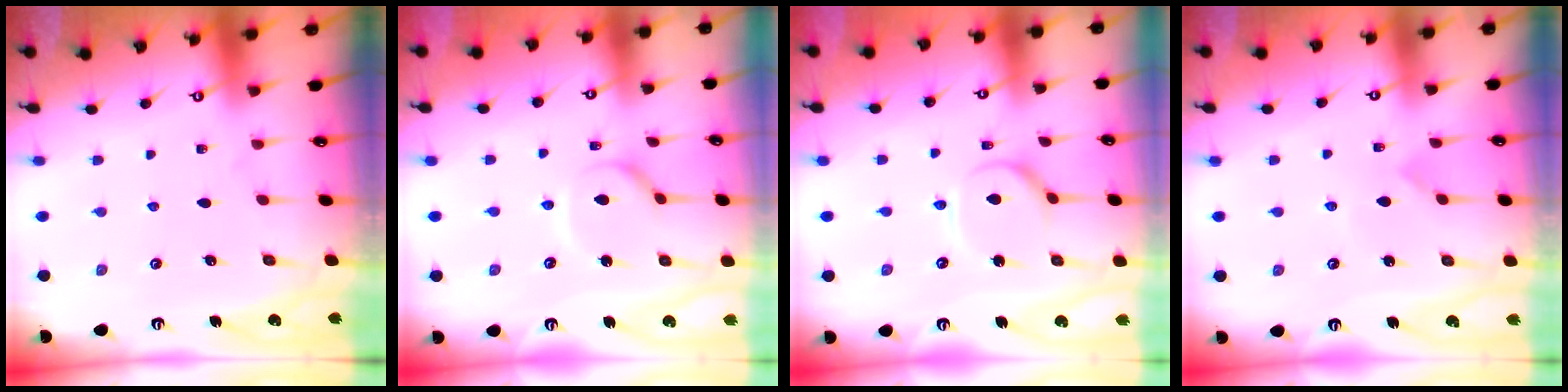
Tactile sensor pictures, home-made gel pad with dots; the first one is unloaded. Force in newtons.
{"total": 8.8, "press": 8.7, "slide": 0.7}
{"total": 8.5, "press": 8.4, "slide": 0.9}
{"total": 3.5, "press": 3.5, "slide": 0.3}